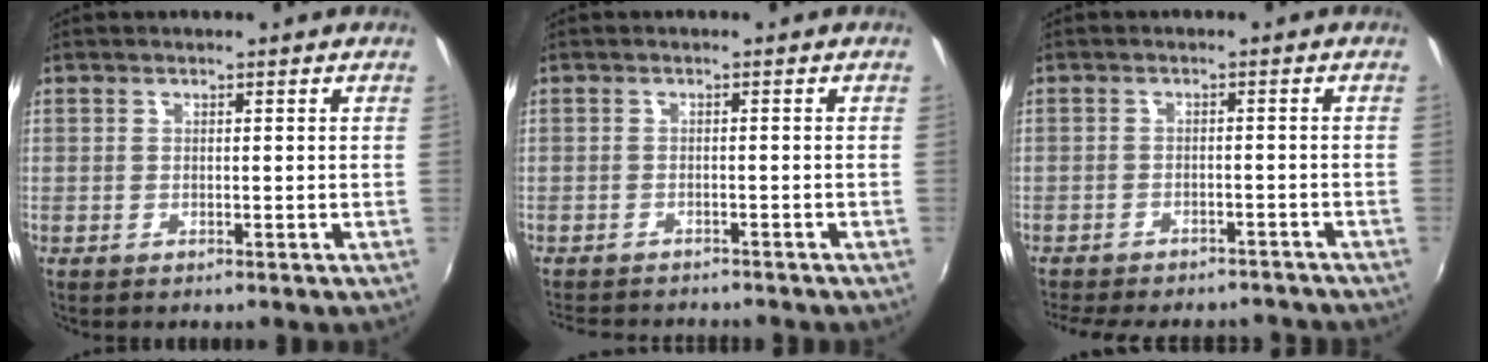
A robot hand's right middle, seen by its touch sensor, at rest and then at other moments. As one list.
[{"total": 6.9, "force": [-6.4, 1.5, 2.1], "torque": [-0.057, -0.013, -0.095]}, {"total": 14.0, "force": [-12.1, 4.9, 5.2], "torque": [-0.122, 0.000, -0.156]}]